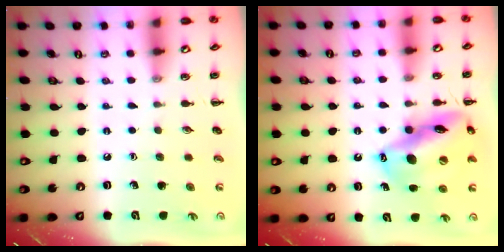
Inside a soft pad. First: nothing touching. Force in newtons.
{"total": 17.8, "press": 17.2, "slide": 4.6}